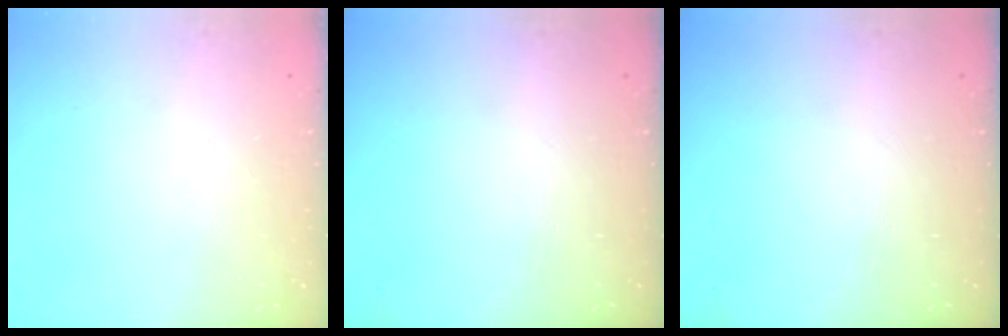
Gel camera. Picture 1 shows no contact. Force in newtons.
{"total": 0.0}
{"total": 0.0}